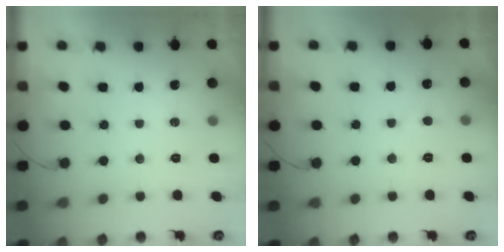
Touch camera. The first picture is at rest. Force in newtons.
{"total": 2.6, "press": 2.6, "slide": 0.3}